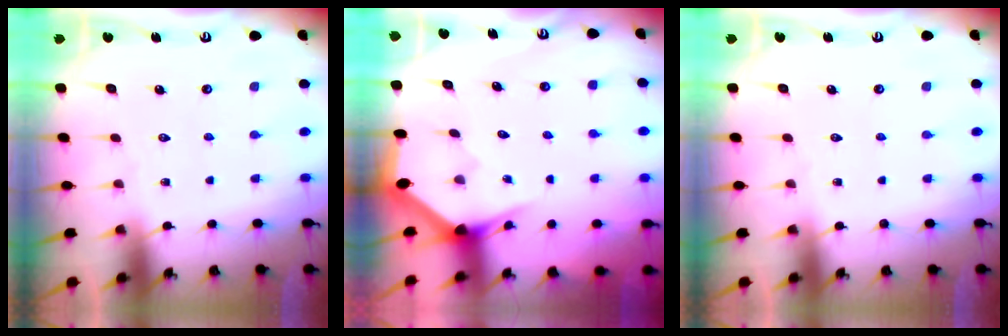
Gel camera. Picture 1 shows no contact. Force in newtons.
{"total": 3.0, "press": 3.0, "slide": 0.1}
{"total": 0.0}